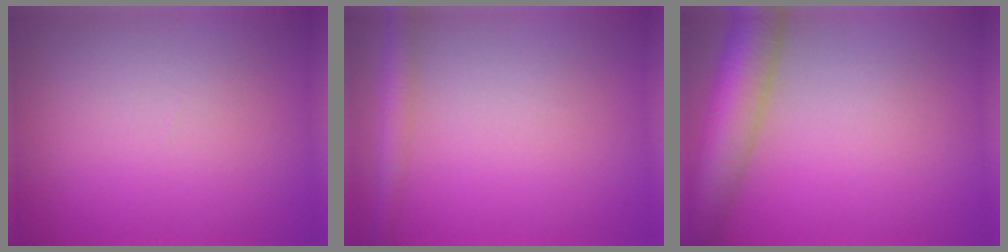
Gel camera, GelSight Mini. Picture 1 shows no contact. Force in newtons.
{"total": 2.6, "press": 2.6, "slide": 0.0}
{"total": 8.2, "press": 8.2, "slide": 0.3}